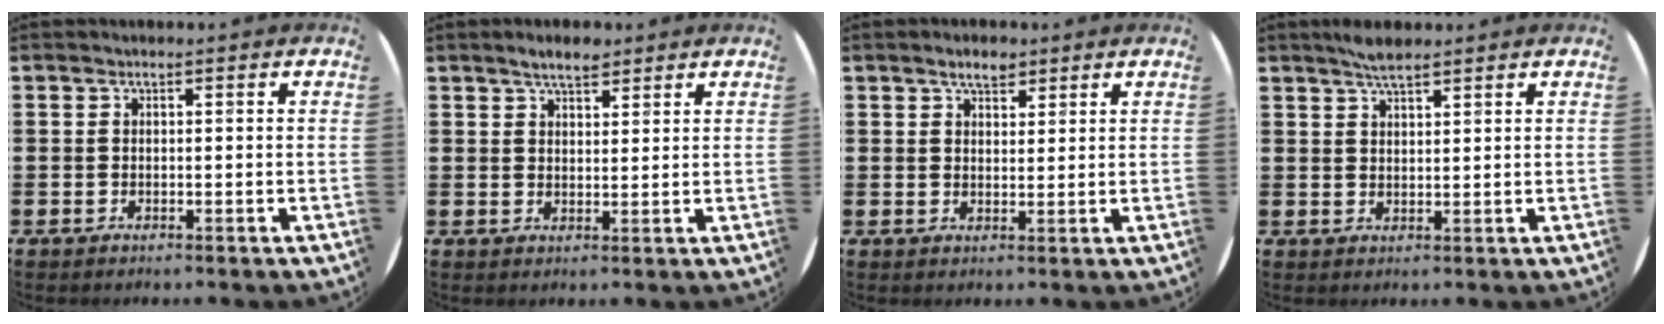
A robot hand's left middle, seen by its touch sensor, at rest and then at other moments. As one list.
[{"total": 3.3, "force": [2.8, 1.1, 1.4], "torque": [-0.022, 0.001, 0.049]}, {"total": 2.9, "force": [2.3, 1.3, 1.2], "torque": [-0.017, 0.002, 0.041]}, {"total": 3.0, "force": [2.6, 0.6, 1.3], "torque": [-0.028, 0.004, 0.047]}]